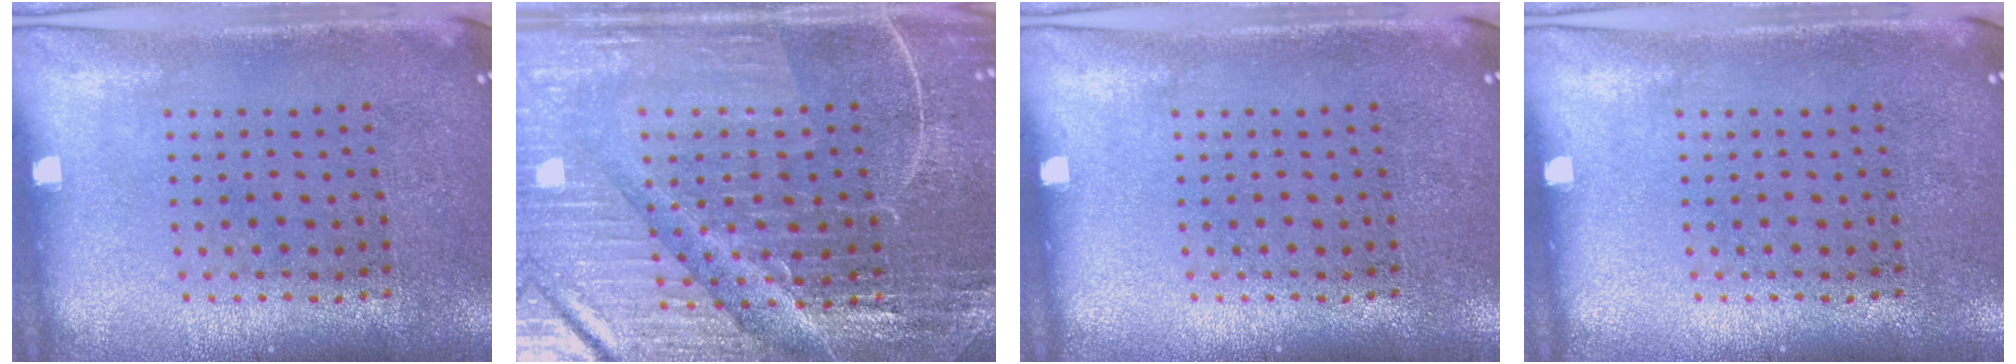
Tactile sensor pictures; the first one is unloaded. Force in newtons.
{"total": 5.1, "press": 4.8, "slide": 1.6}
{"total": 0.0}
{"total": 0.0}